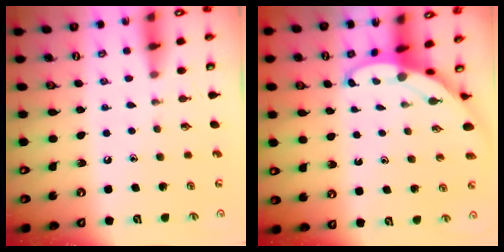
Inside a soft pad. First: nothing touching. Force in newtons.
{"total": 3.9, "press": 3.9, "slide": 0.2}